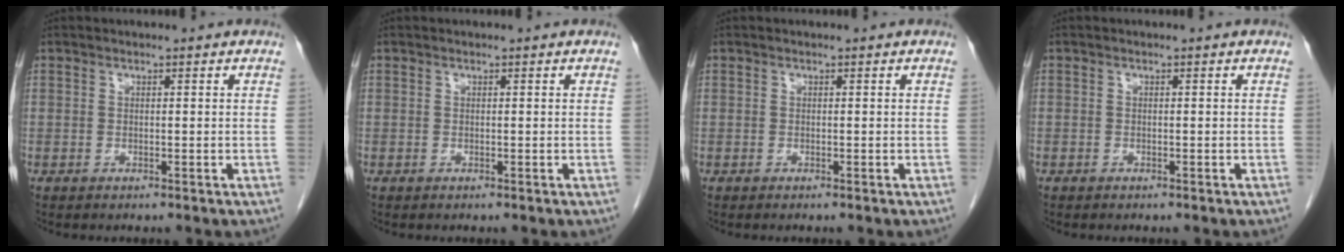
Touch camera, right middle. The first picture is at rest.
{"total": 0.0}
{"total": 0.0}
{"total": 0.0}